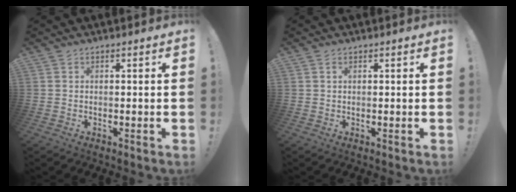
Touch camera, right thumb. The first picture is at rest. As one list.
[{"total": 0.8, "force": [0.4, 0.5, 0.4], "torque": [-0.007, 0.000, 0.009]}]